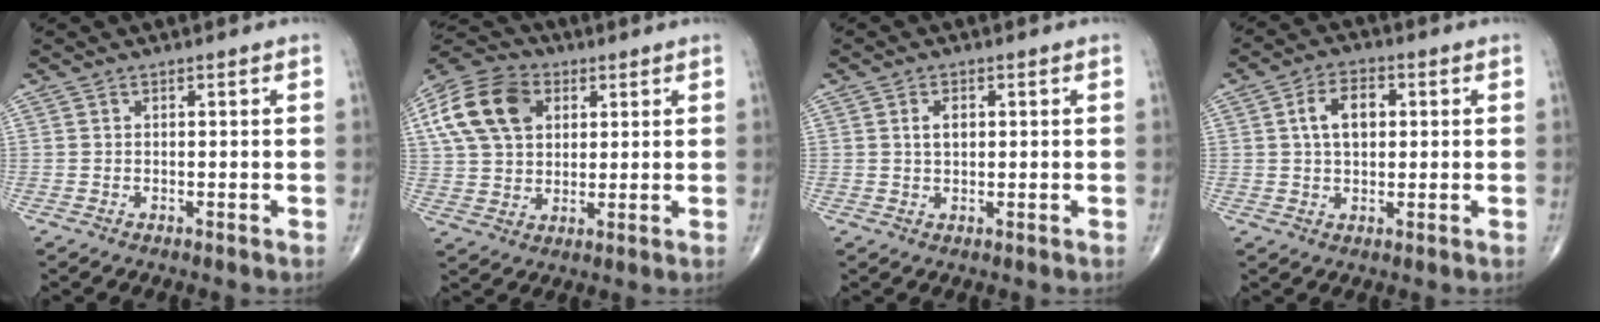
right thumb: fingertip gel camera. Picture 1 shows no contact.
{"total": 16.1, "force": [5.2, 11.3, 10.2], "torque": [-0.192, 0.006, 0.090]}
{"total": 2.8, "force": [0.7, 1.7, 2.1], "torque": [-0.034, 0.000, 0.013]}
{"total": 7.1, "force": [1.4, 4.4, 5.4], "torque": [-0.083, 0.010, 0.020]}